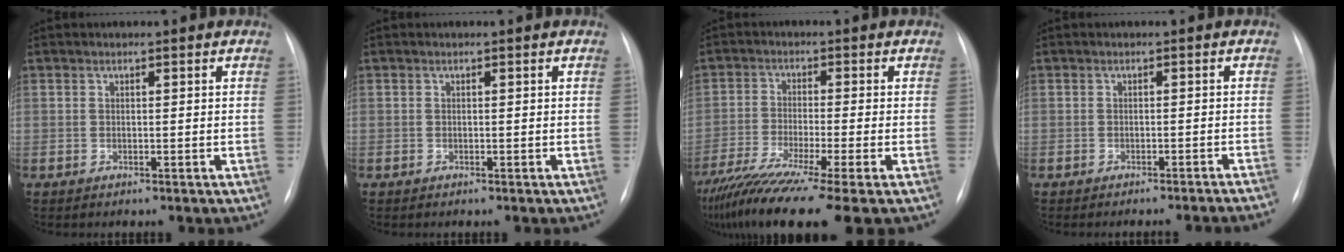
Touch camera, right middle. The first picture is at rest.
{"total": 0.0}
{"total": 15.1, "force": [-11.0, -0.6, 10.3], "torque": [-0.180, -0.049, -0.182]}
{"total": 7.0, "force": [-6.6, -1.5, 1.9], "torque": [-0.005, -0.011, -0.074]}